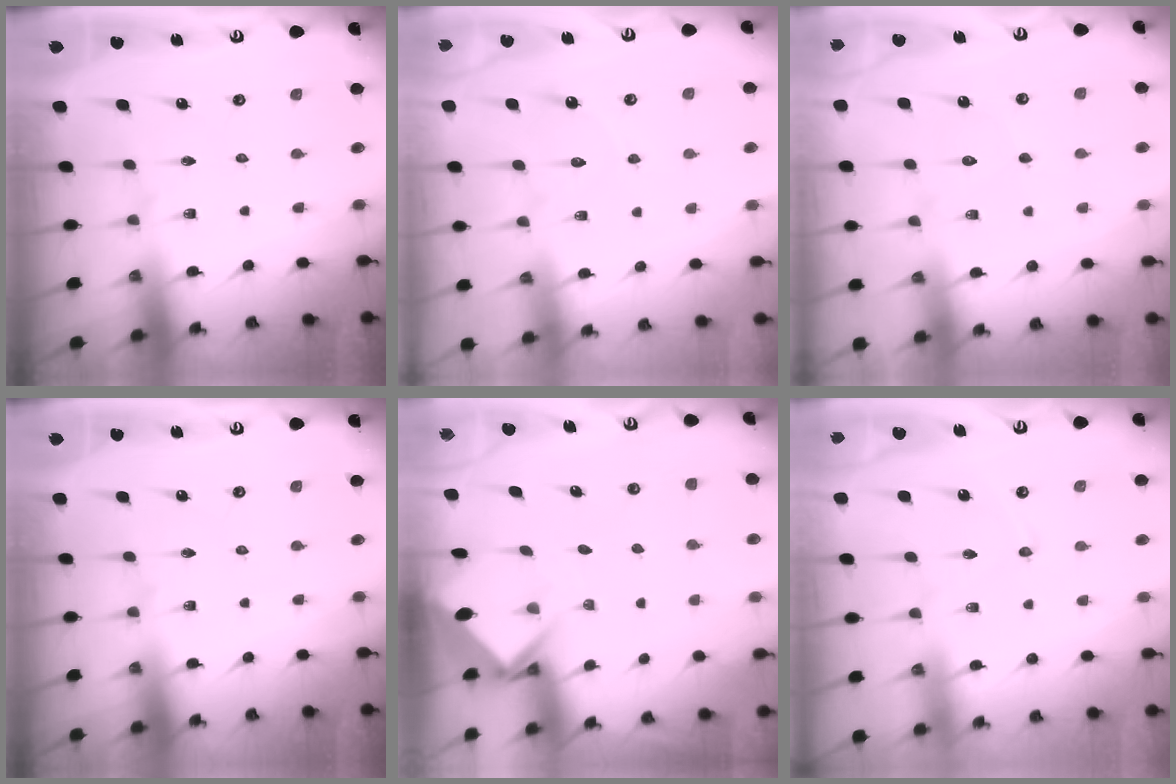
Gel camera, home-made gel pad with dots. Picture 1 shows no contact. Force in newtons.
{"total": 4.9, "press": 4.9, "slide": 0.6}
{"total": 6.3, "press": 6.3, "slide": 0.7}
{"total": 0.0}
{"total": 3.7, "press": 3.7, "slide": 0.2}
{"total": 2.1, "press": 2.1, "slide": 0.2}